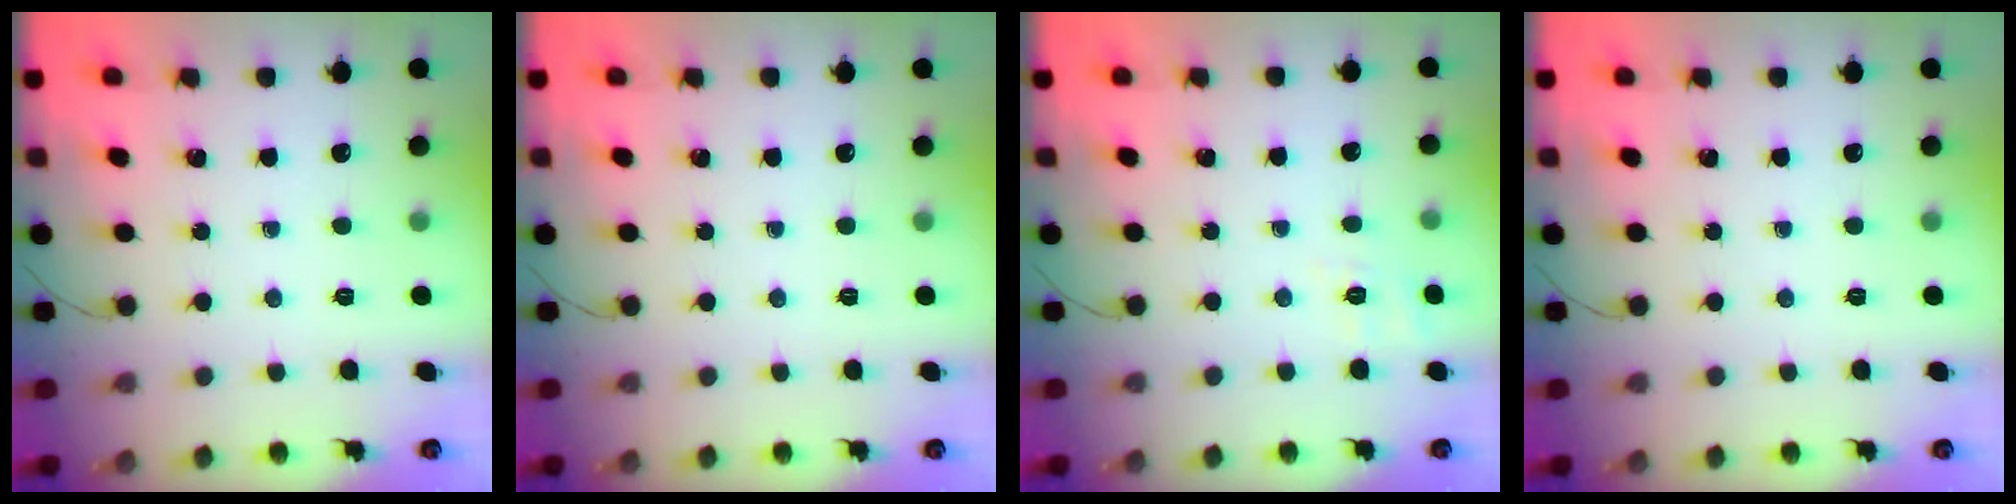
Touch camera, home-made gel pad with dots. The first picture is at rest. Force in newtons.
{"total": 0.0}
{"total": 2.4, "press": 1.3, "slide": 2.1}
{"total": 0.0}